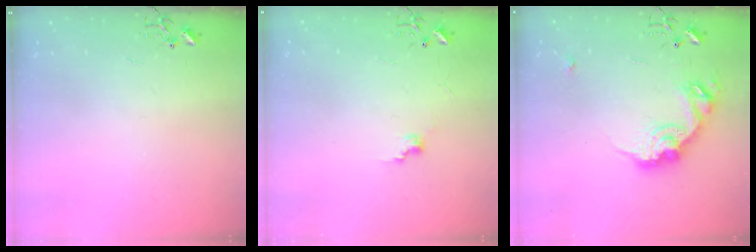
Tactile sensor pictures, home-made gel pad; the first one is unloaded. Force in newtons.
{"total": 5.9, "press": 5.9, "slide": 0.7}
{"total": 16.0, "press": 16.0, "slide": 0.3}